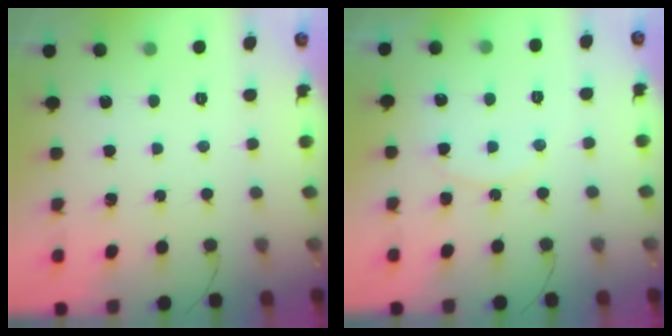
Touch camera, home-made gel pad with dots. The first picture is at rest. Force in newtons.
{"total": 6.6, "press": 6.6, "slide": 0.7}